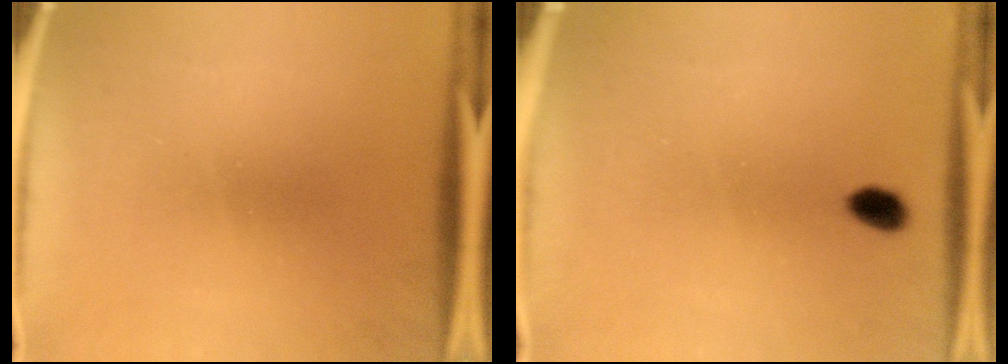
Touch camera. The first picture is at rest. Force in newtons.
{"total": 2.7}